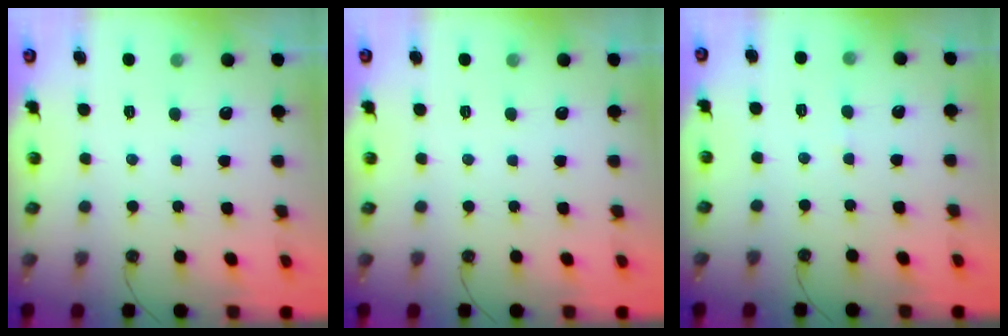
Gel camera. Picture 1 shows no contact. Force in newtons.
{"total": 0.0}
{"total": 4.2, "press": 4.1, "slide": 0.4}